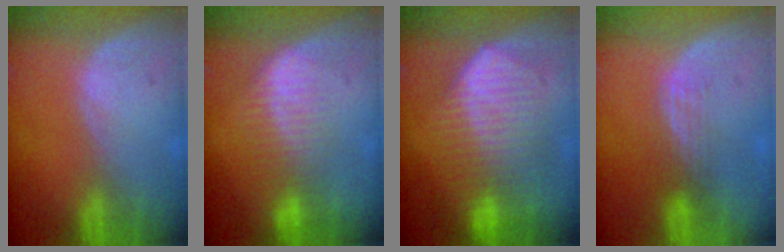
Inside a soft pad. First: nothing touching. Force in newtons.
{"total": 7.2, "press": 6.2, "slide": 3.7}
{"total": 10.5, "press": 10.4, "slide": 0.6}
{"total": 3.2, "press": 2.6, "slide": 1.8}